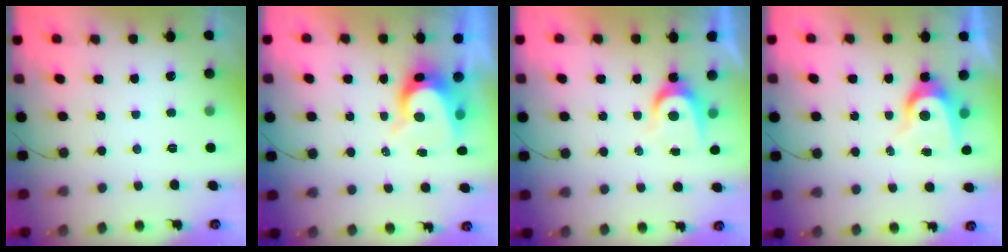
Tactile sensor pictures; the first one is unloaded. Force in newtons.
{"total": 8.3, "press": 8.2, "slide": 0.8}
{"total": 6.3, "press": 6.3, "slide": 0.5}
{"total": 7.0, "press": 7.0, "slide": 0.2}